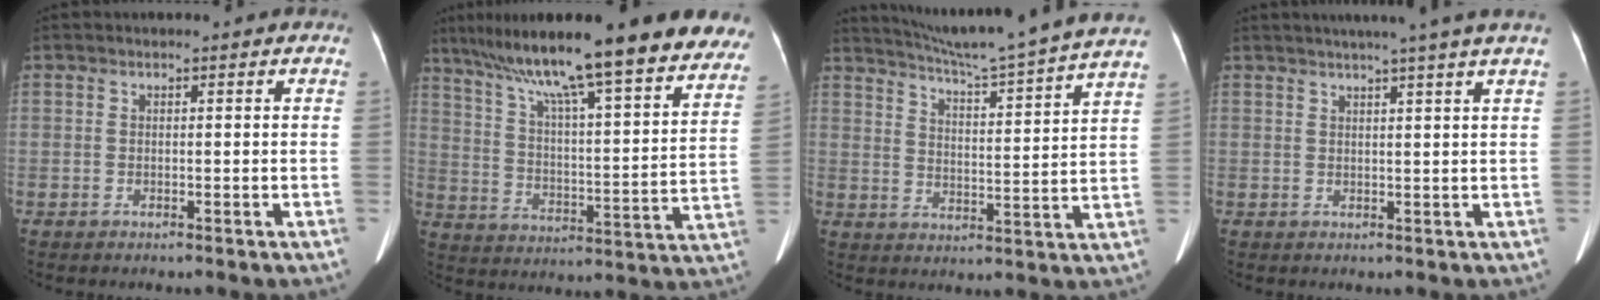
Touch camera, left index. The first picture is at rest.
{"total": 30.7, "force": [24.7, 3.5, 17.8], "torque": [-0.255, -0.022, 0.335]}
{"total": 21.0, "force": [18.9, -2.1, 8.9], "torque": [-0.153, -0.046, 0.252]}
{"total": 8.5, "force": [6.8, -1.5, 4.9], "torque": [-0.064, 0.015, 0.070]}